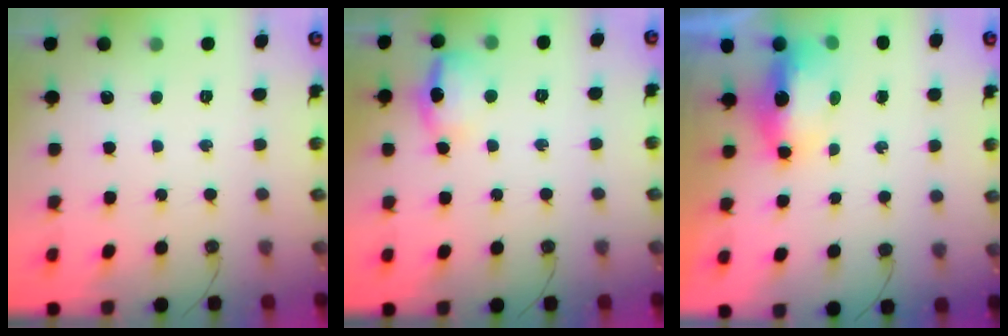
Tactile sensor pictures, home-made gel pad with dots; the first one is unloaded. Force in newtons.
{"total": 11.0, "press": 10.9, "slide": 0.9}
{"total": 10.0, "press": 8.0, "slide": 6.1}